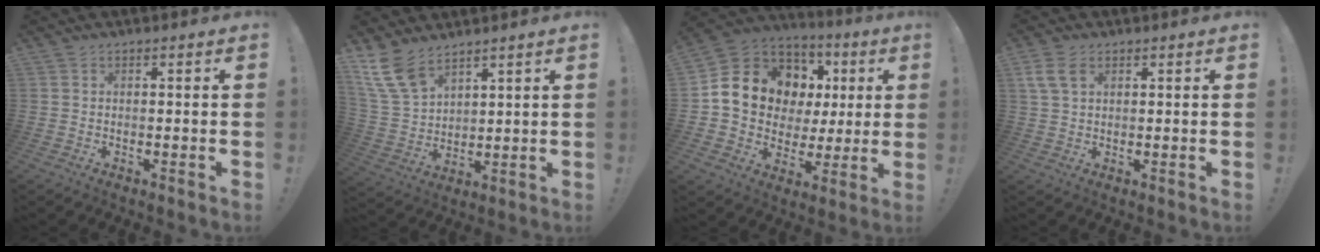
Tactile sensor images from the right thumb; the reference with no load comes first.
{"total": 12.5, "force": [9.0, 6.3, 5.9], "torque": [-0.127, -0.051, 0.175]}
{"total": 15.1, "force": [4.4, 12.4, 7.2], "torque": [-0.110, -0.019, 0.108]}
{"total": 6.2, "force": [2.5, 3.9, 4.1], "torque": [-0.083, 0.003, 0.051]}